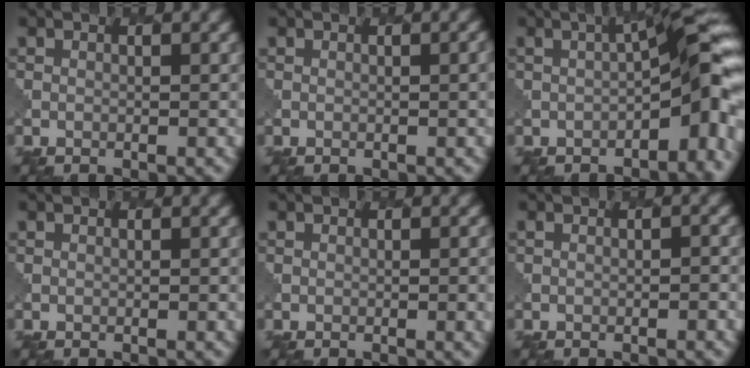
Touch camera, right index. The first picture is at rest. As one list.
[{"total": 0.9, "force": [0.0, -0.1, 0.9], "torque": [-0.008, 0.000, -0.001]}, {"total": 7.3, "force": [-1.6, 2.0, 6.9], "torque": [-0.081, 0.014, -0.031]}, {"total": 0.0}, {"total": 1.7, "force": [-0.2, 0.3, 1.6], "torque": [-0.019, -0.004, -0.002]}, {"total": 1.1, "force": [-0.5, 0.6, 0.9], "torque": [-0.006, 0.004, -0.002]}]